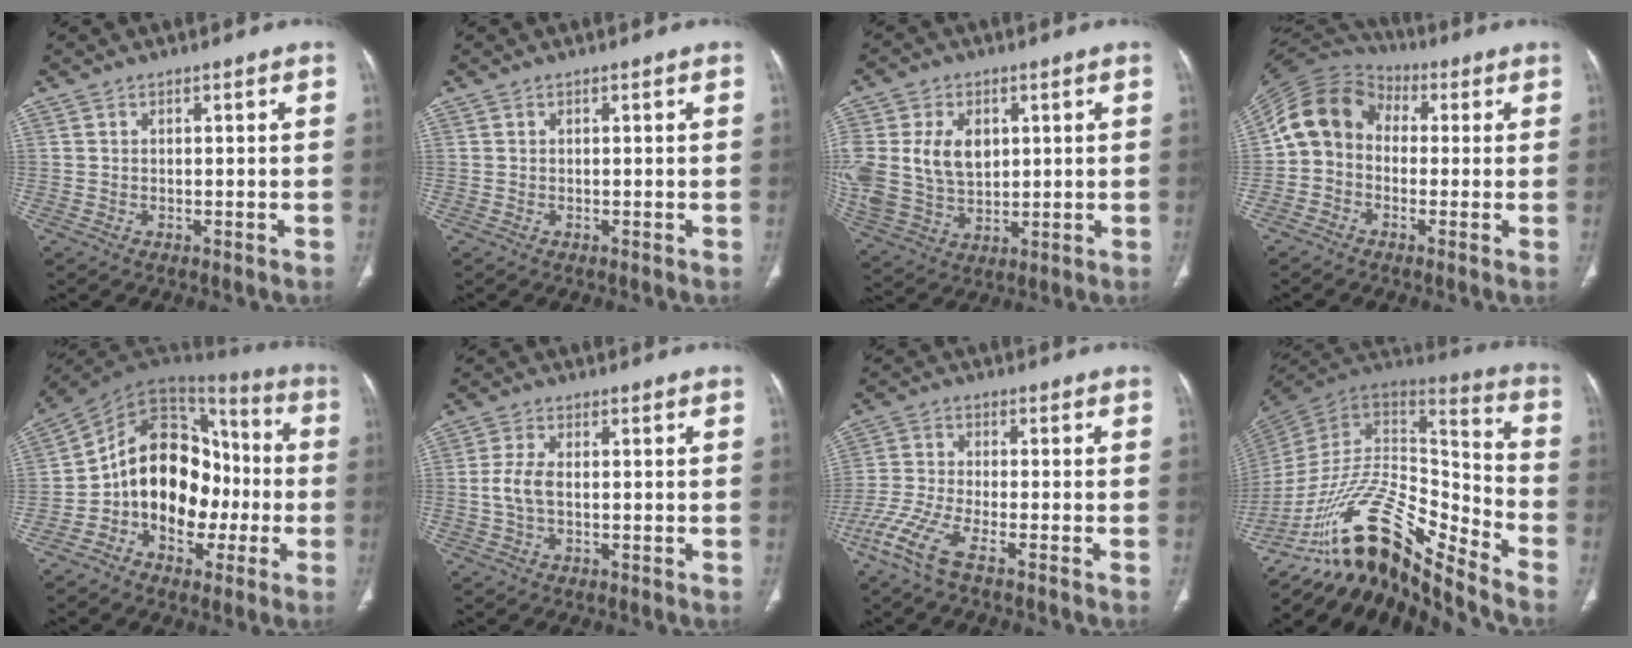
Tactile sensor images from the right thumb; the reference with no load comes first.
{"total": 0.0}
{"total": 17.6, "force": [3.4, 12.9, 11.6], "torque": [-0.251, -0.002, 0.082]}
{"total": 11.4, "force": [-0.1, 9.4, 6.4], "torque": [-0.114, 0.038, -0.021]}
{"total": 18.6, "force": [-4.0, 13.2, 12.5], "torque": [-0.157, 0.065, -0.065]}
{"total": 4.6, "force": [-0.2, 2.4, 3.9], "torque": [-0.094, 0.007, -0.007]}
{"total": 8.4, "force": [-5.4, 1.6, 6.2], "torque": [-0.162, 0.003, -0.116]}
{"total": 22.7, "force": [-15.5, 7.1, 15.0], "torque": [-0.256, 0.099, -0.267]}